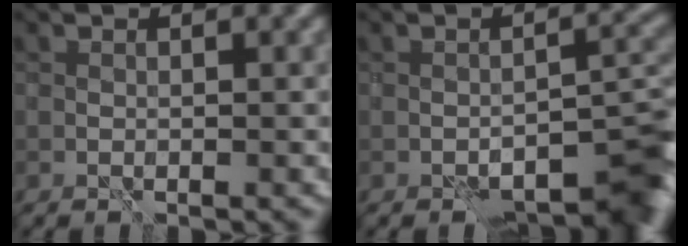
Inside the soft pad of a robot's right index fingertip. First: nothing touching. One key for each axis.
{"total": 7.6, "fx": -5.7, "fy": 2.4, "fz": 4.4, "tx": -0.037, "ty": -0.001, "tz": -0.074}